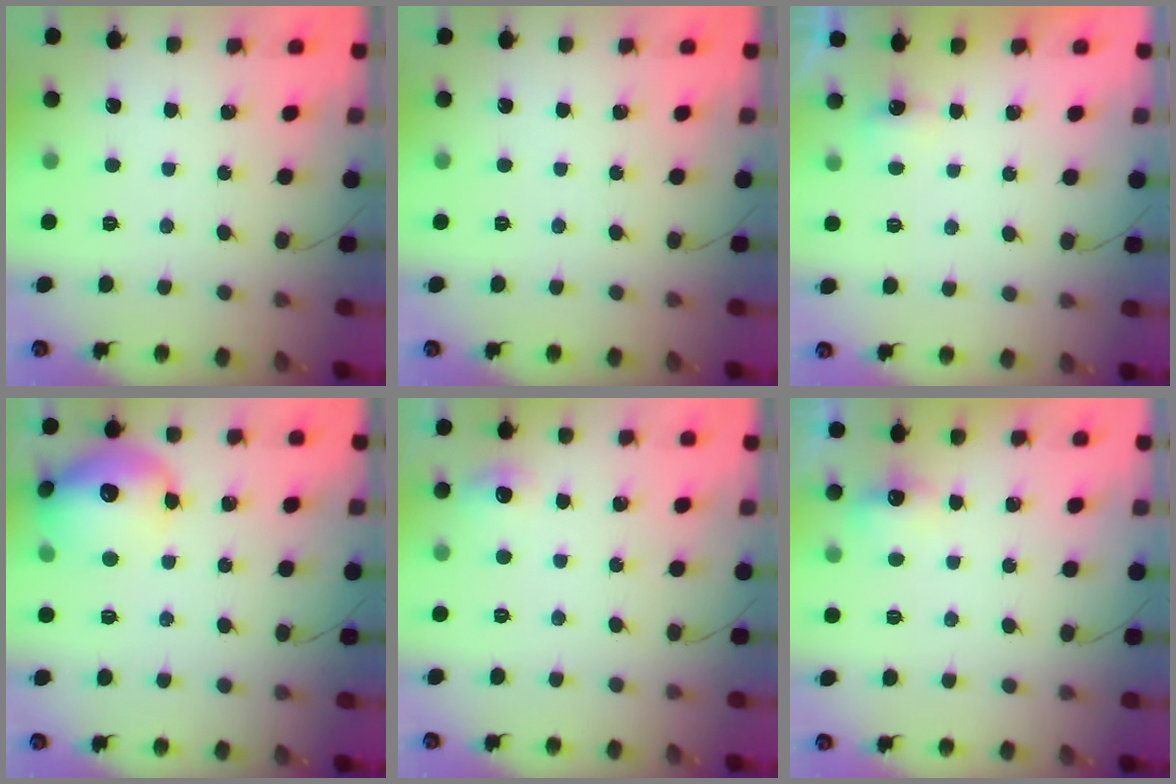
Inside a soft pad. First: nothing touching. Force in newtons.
{"total": 0.0}
{"total": 2.4, "press": 2.3, "slide": 0.6}
{"total": 15.7, "press": 15.6, "slide": 1.7}
{"total": 5.3, "press": 5.0, "slide": 1.7}
{"total": 6.4, "press": 5.8, "slide": 2.6}